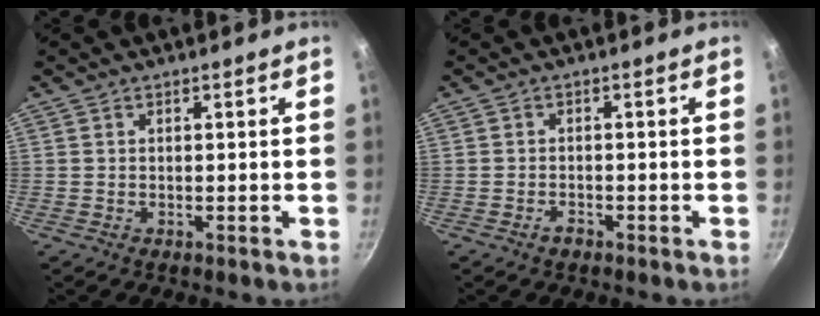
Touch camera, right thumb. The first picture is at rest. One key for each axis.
{"total": 1.6, "fx": -1.1, "fy": 0.9, "fz": 0.7, "tx": -0.009, "ty": 0.013, "tz": -0.020}